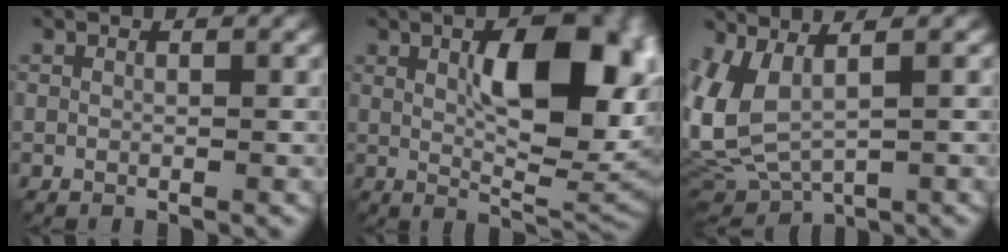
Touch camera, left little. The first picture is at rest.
{"total": 11.9, "force": [2.1, 4.9, 10.6], "torque": [-0.148, 0.008, 0.039]}
{"total": 6.4, "force": [0.6, 2.7, 5.8], "torque": [-0.145, -0.001, 0.019]}